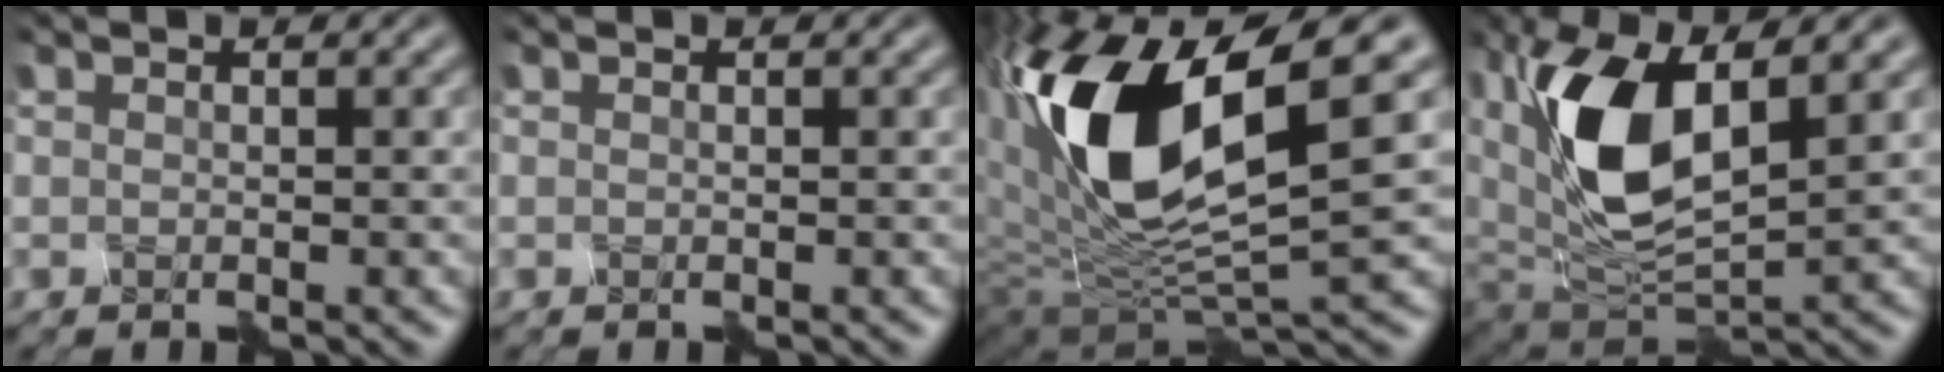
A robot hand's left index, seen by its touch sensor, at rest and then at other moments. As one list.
[{"total": 0.0}, {"total": 14.0, "force": [2.7, 6.0, 12.4], "torque": [-0.245, -0.003, 0.041]}, {"total": 9.4, "force": [2.1, 4.6, 8.0], "torque": [-0.168, -0.007, 0.036]}]